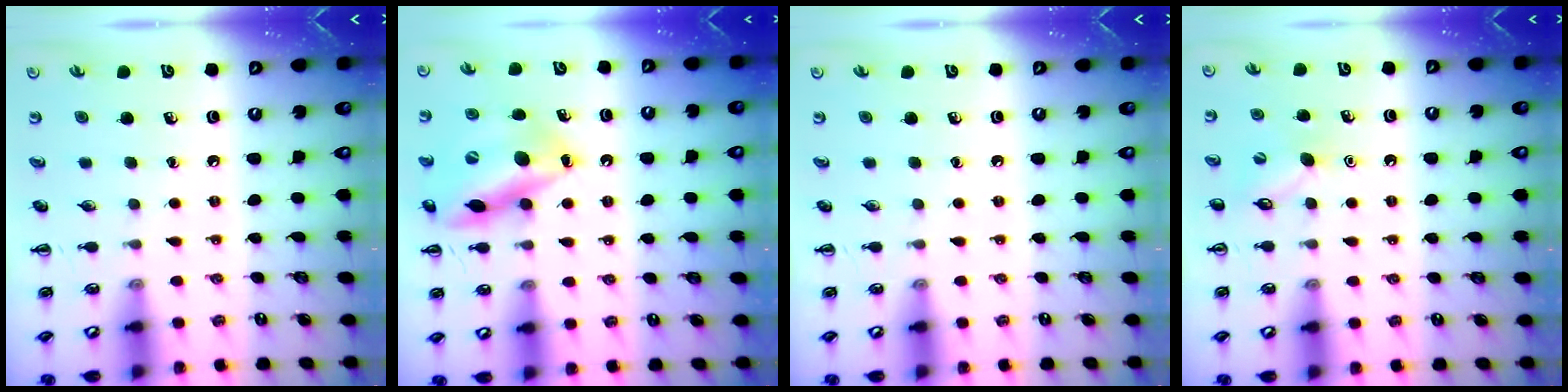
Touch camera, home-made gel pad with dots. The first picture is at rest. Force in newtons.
{"total": 16.1, "press": 15.7, "slide": 3.3}
{"total": 0.0}
{"total": 5.5, "press": 5.3, "slide": 1.4}